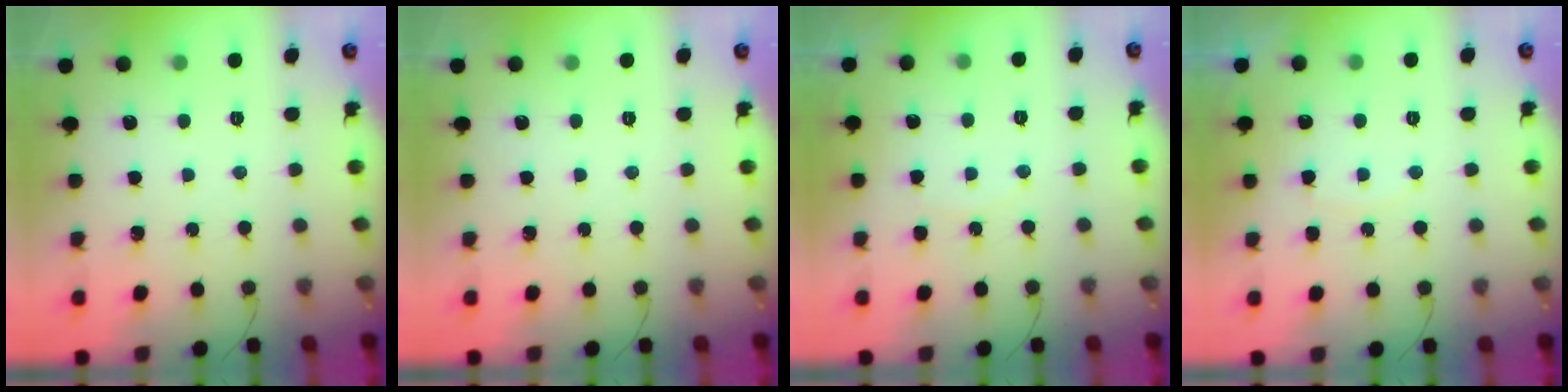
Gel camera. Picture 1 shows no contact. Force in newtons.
{"total": 0.0}
{"total": 3.9, "press": 3.9, "slide": 0.3}
{"total": 3.8, "press": 3.8, "slide": 0.4}